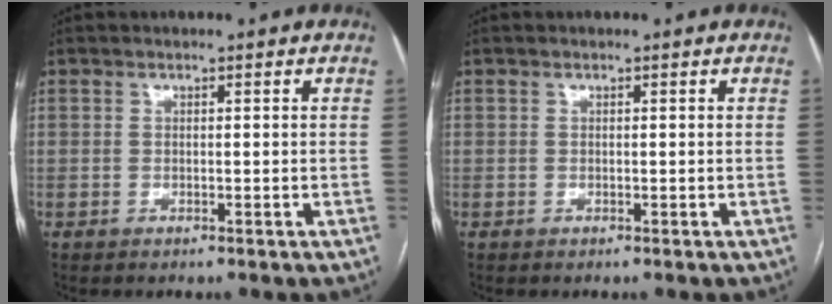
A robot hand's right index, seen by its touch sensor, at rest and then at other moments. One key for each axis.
{"total": 0.0}